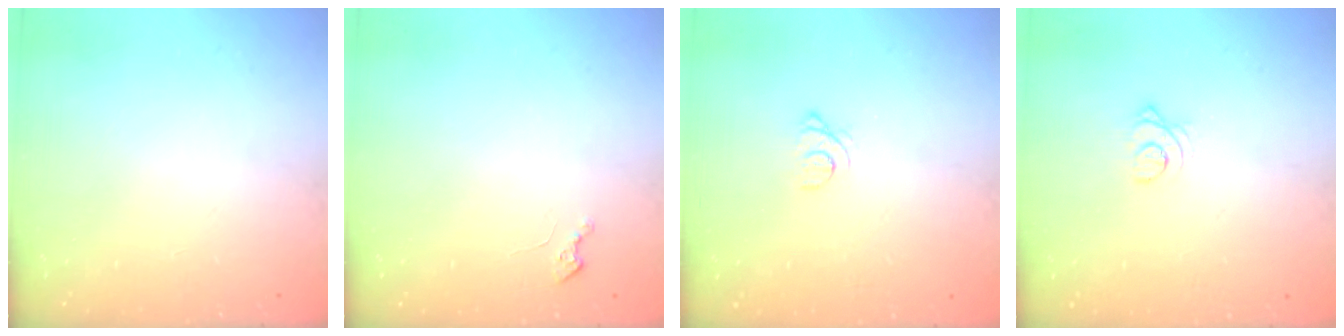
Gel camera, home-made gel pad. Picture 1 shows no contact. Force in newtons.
{"total": 1.9, "press": 1.9, "slide": 0.3}
{"total": 1.4, "press": 1.4, "slide": 0.2}
{"total": 2.4, "press": 2.4, "slide": 0.2}